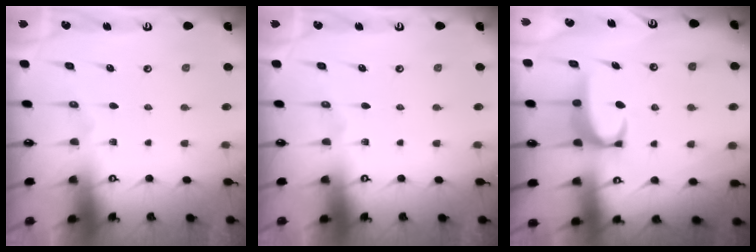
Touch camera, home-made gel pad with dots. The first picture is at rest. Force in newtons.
{"total": 0.0}
{"total": 3.4, "press": 3.4, "slide": 0.5}